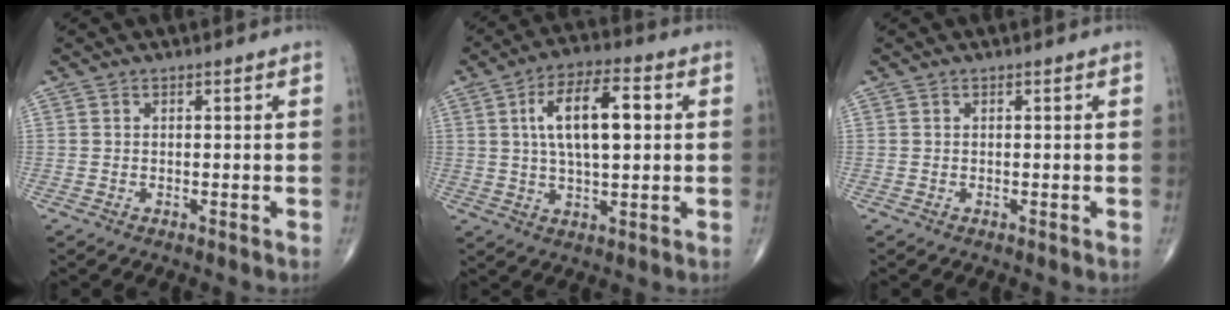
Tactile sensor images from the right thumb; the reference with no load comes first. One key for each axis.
{"total": 12.6, "fx": 2.4, "fy": 5.3, "fz": 11.2, "tx": -0.186, "ty": 0.011, "tz": 0.039}
{"total": 0.0}